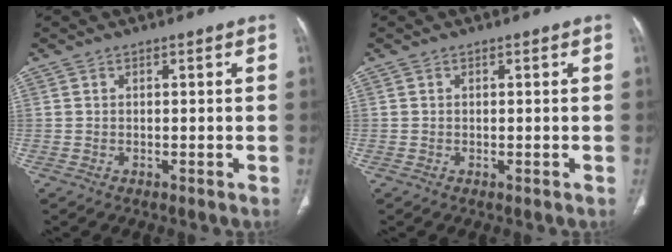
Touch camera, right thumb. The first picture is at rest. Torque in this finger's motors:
{"motor_torque": [0.02, 0.68, -0.05, 0.45, 0.03]}